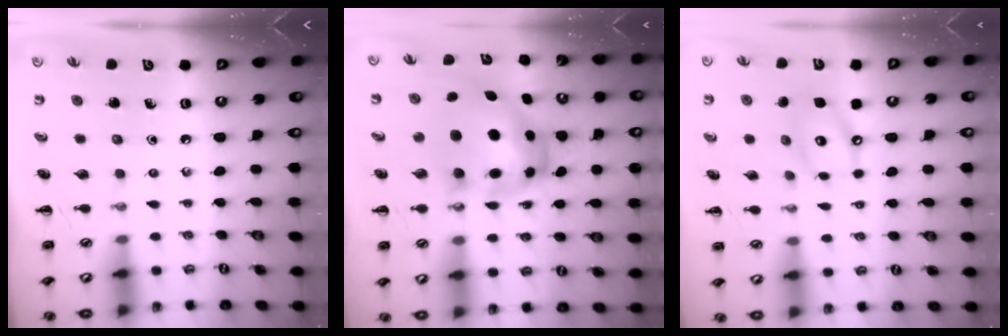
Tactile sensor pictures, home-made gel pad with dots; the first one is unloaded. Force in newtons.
{"total": 8.6, "press": 8.2, "slide": 2.5}
{"total": 11.0, "press": 10.8, "slide": 2.4}